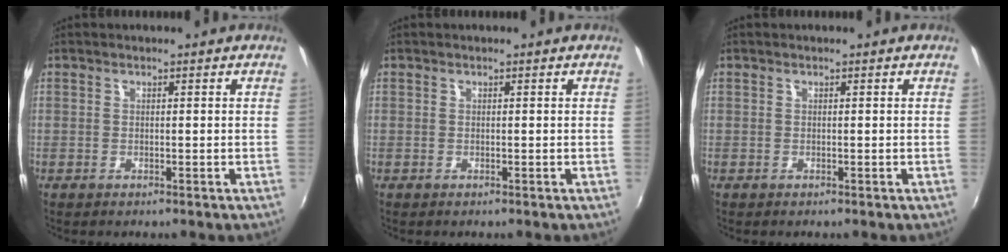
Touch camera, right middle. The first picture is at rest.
{"total": 0.0}
{"total": 0.0}